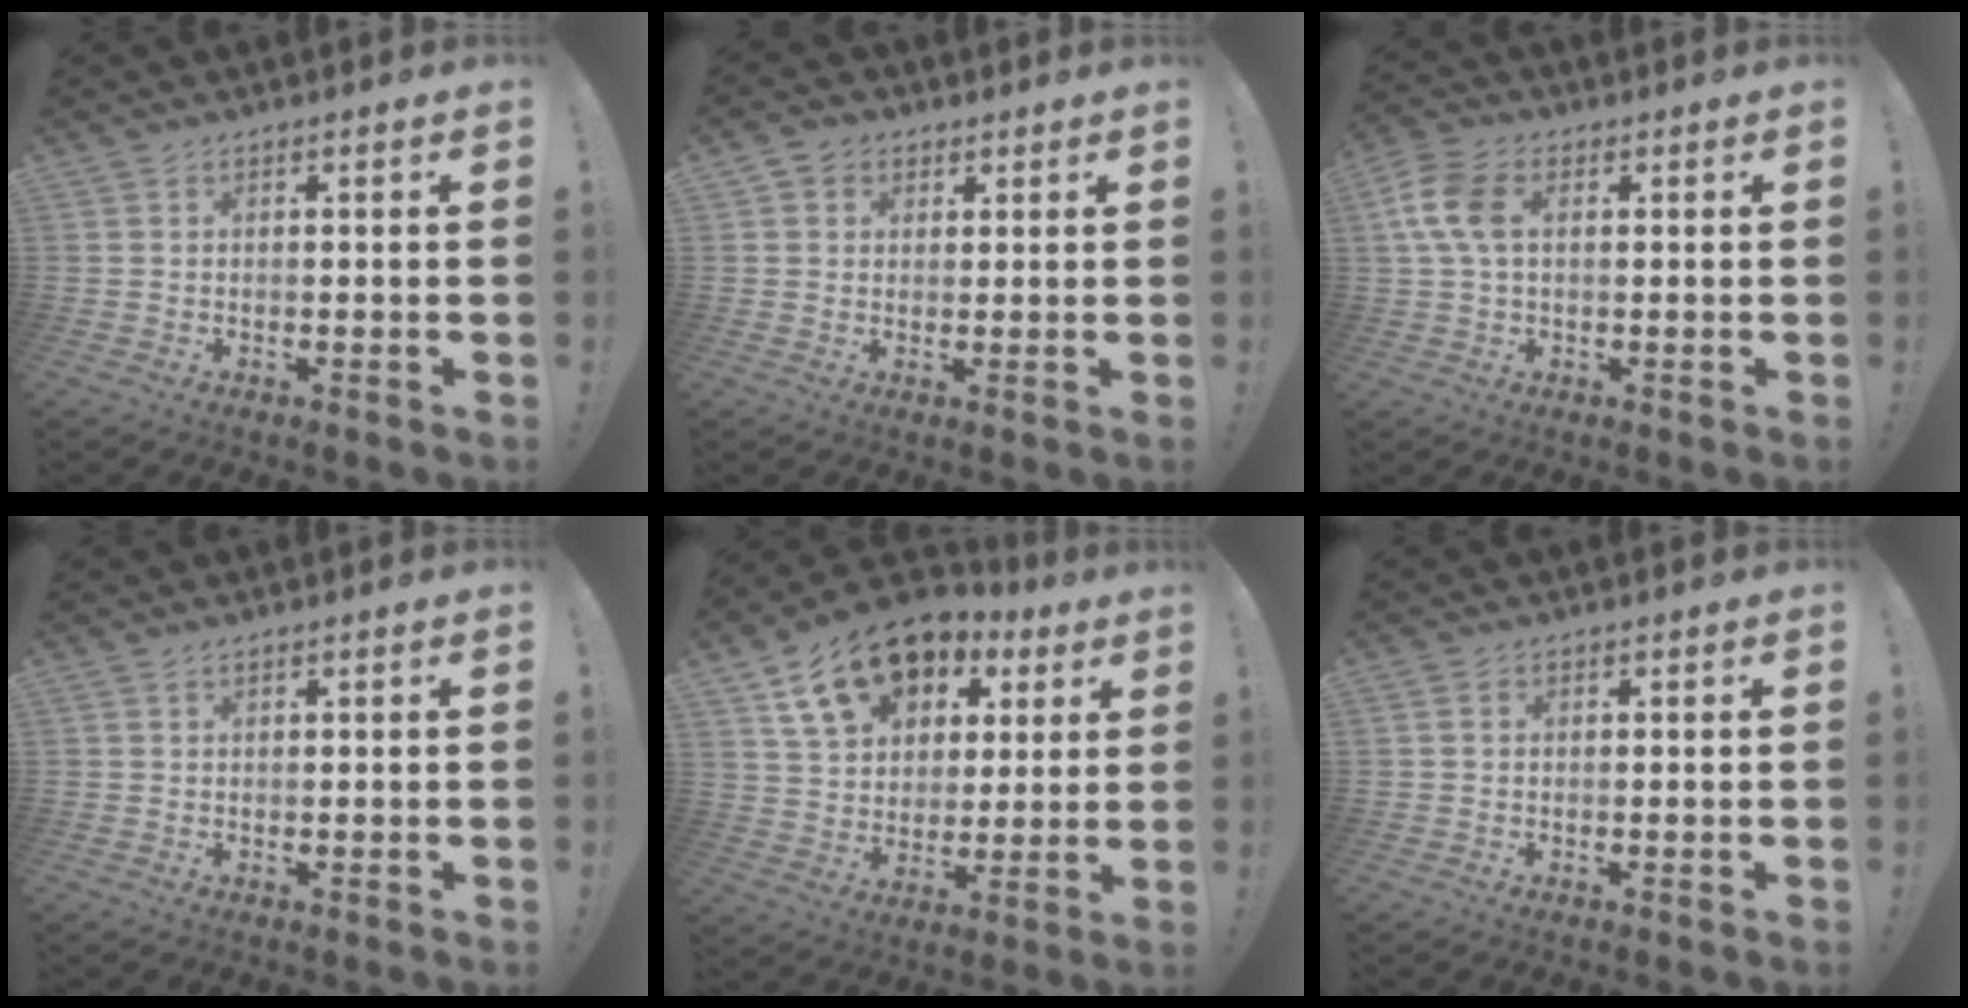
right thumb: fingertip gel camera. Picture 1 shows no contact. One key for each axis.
{"total": 3.5, "fx": 1.6, "fy": 3.0, "fz": 0.9, "tx": -0.010, "ty": -0.002, "tz": 0.028}
{"total": 9.8, "fx": 1.8, "fy": 6.3, "fz": 7.2, "tx": -0.156, "ty": 0.010, "tz": 0.036}
{"total": 0.7, "fx": 0.6, "fy": 0.2, "fz": 0.2, "tx": -0.010, "ty": 0.002, "tz": 0.012}
{"total": 16.9, "fx": 9.4, "fy": 11.3, "fz": 8.5, "tx": -0.134, "ty": -0.042, "tz": 0.177}
{"total": 0.9, "fx": 0.2, "fy": 0.8, "fz": 0.4, "tx": 0.000, "ty": -0.001, "tz": 0.002}